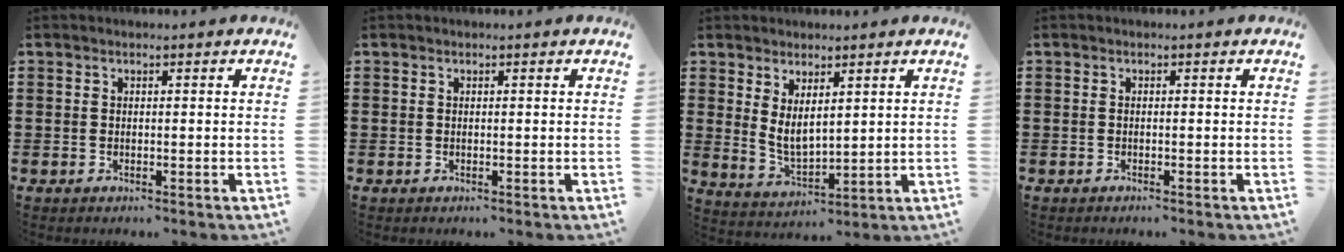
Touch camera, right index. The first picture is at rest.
{"total": 0.0}
{"total": 4.4, "force": [2.2, 2.3, 3.1], "torque": [-0.067, -0.001, 0.040]}
{"total": 0.0}